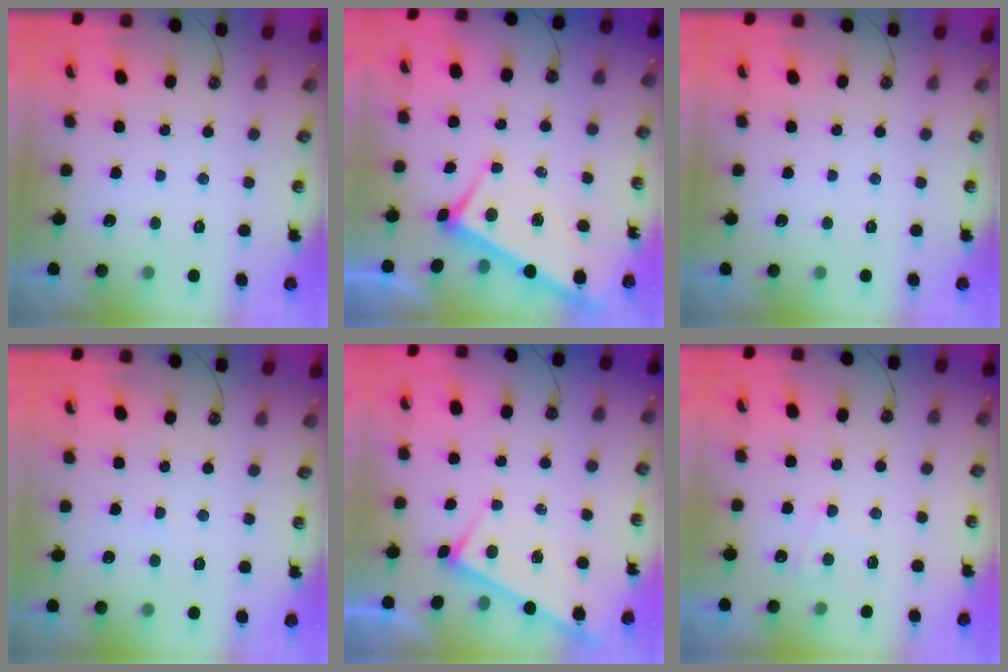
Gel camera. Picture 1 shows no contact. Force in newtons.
{"total": 3.6, "press": 3.6, "slide": 0.4}
{"total": 0.0}
{"total": 2.2, "press": 2.1, "slide": 0.3}
{"total": 3.0, "press": 3.0, "slide": 0.2}
{"total": 2.9, "press": 2.8, "slide": 0.6}